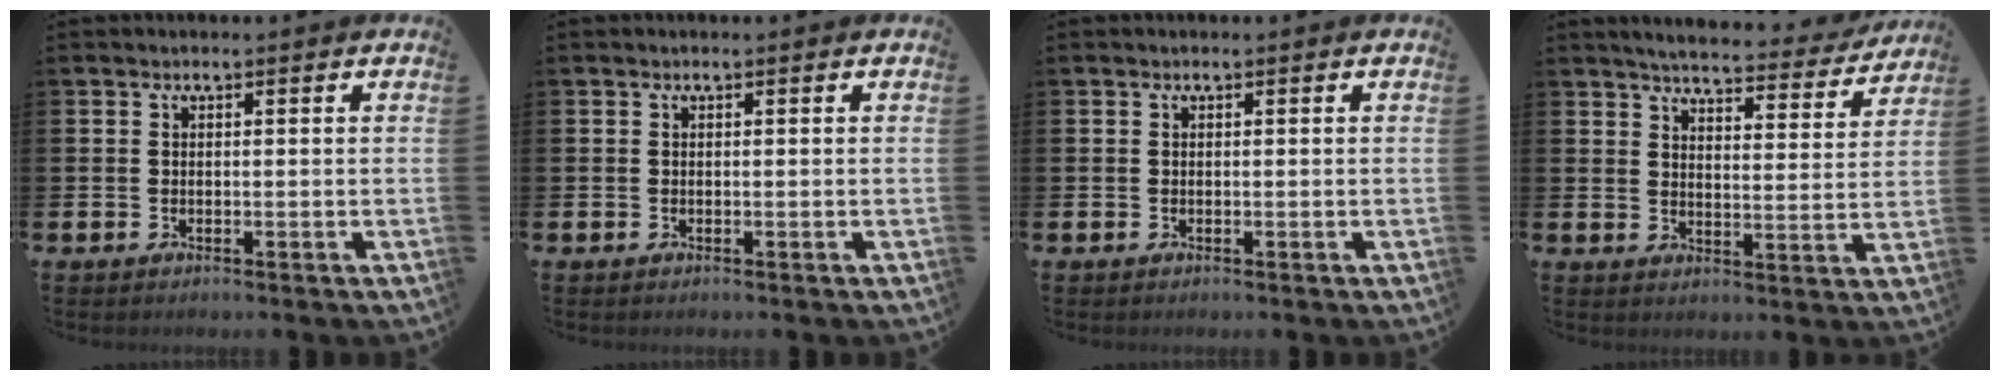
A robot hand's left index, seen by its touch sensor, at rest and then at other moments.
{"total": 0.0}
{"total": 0.0}
{"total": 4.9, "force": [4.7, 0.7, 1.2], "torque": [-0.026, -0.037, 0.075]}